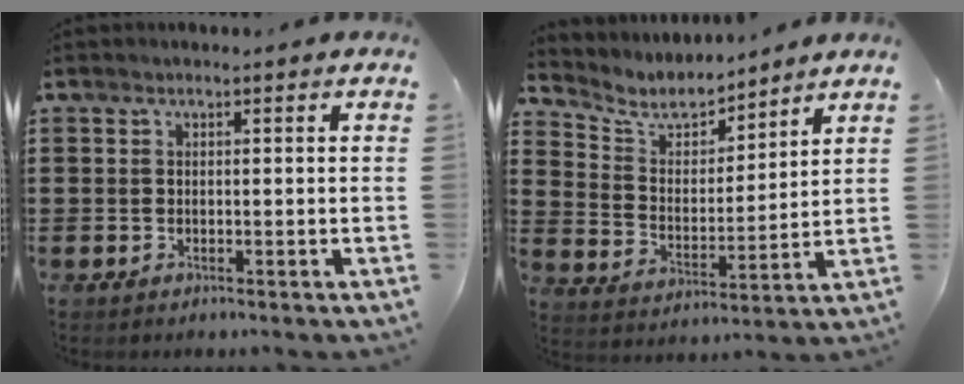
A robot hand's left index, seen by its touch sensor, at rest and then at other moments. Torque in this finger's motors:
{"motor_torque": [1.04, 1.09, 0.06, 0.02]}